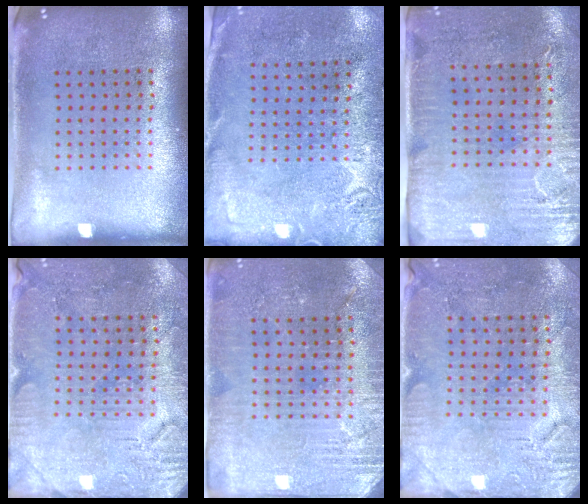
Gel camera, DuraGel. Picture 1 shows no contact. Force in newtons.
{"total": 2.8, "press": 2.3, "slide": 1.5}
{"total": 3.0, "press": 2.5, "slide": 1.7}
{"total": 3.0, "press": 2.9, "slide": 0.6}
{"total": 2.9, "press": 2.9, "slide": 0.4}
{"total": 3.0, "press": 2.9, "slide": 0.6}